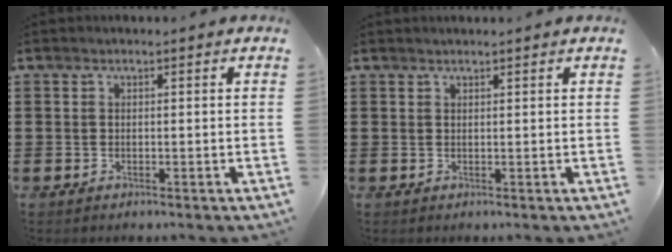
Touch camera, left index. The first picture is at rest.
{"total": 0.7, "force": [0.6, -0.1, 0.2], "torque": [-0.005, -0.002, 0.013]}